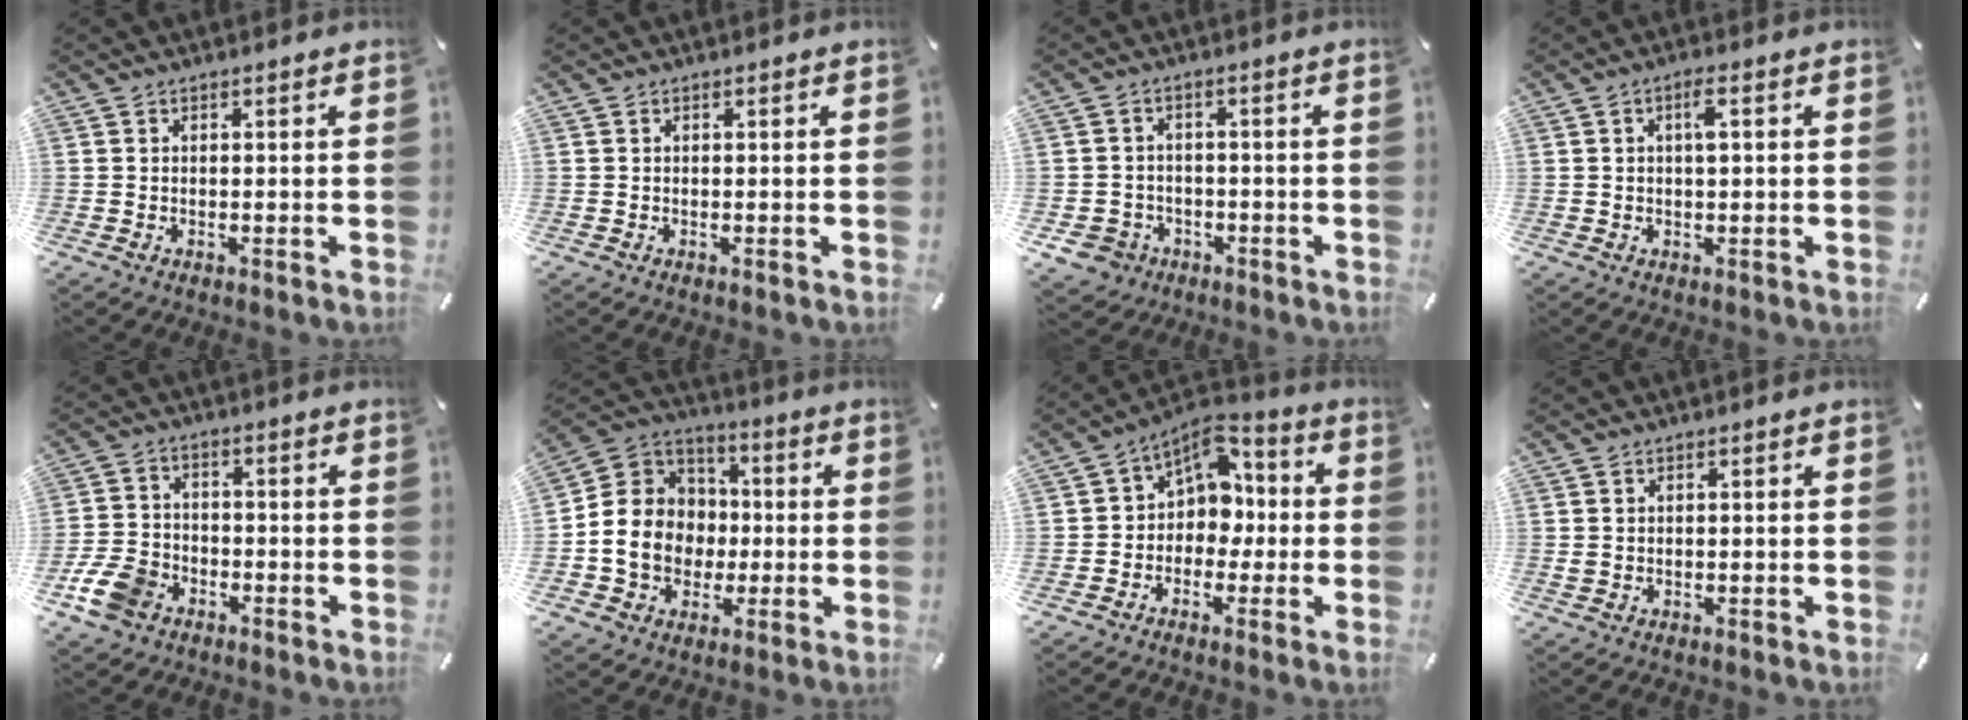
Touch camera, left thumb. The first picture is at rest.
{"total": 0.0}
{"total": 6.3, "force": [-2.8, 5.4, 1.7], "torque": [-0.056, 0.018, -0.053]}
{"total": 3.4, "force": [0.8, 1.1, 3.1], "torque": [-0.054, 0.003, 0.009]}
{"total": 9.1, "force": [-4.7, 6.6, 4.3], "torque": [-0.099, 0.026, -0.087]}
{"total": 13.7, "force": [-2.8, 12.5, 4.8], "torque": [-0.107, 0.021, -0.046]}
{"total": 8.6, "force": [1.7, 7.4, 4.1], "torque": [-0.067, -0.011, 0.033]}
{"total": 0.9, "force": [0.3, 0.8, 0.3], "torque": [-0.006, 0.004, 0.005]}